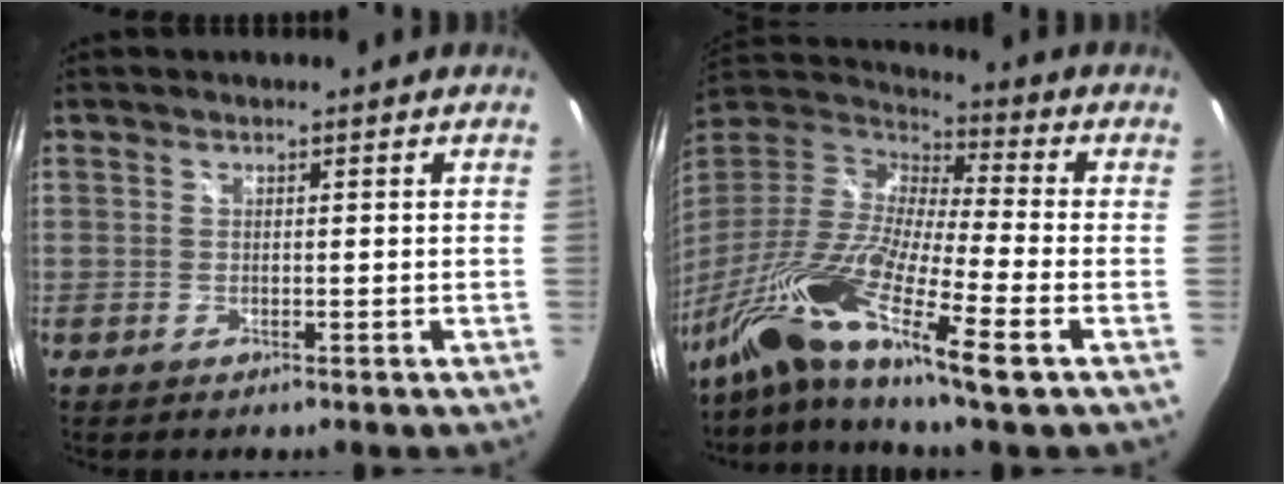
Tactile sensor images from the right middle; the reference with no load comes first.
{"total": 20.6, "force": [-12.1, 2.6, 16.5], "torque": [-0.314, -0.039, -0.244]}